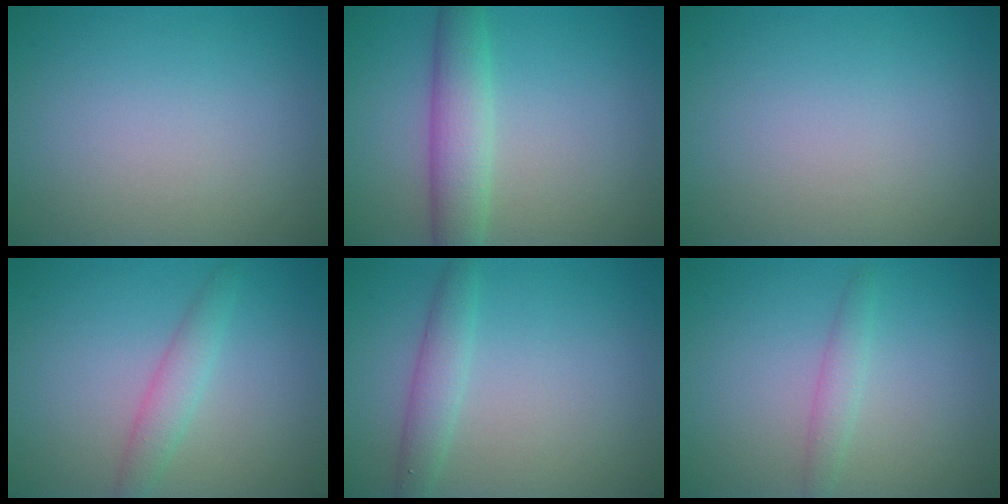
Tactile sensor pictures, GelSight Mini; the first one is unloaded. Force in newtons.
{"total": 4.3, "press": 4.3, "slide": 0.0}
{"total": 0.0}
{"total": 2.3, "press": 2.3, "slide": 0.2}
{"total": 2.4, "press": 2.4, "slide": 0.1}
{"total": 1.6, "press": 1.6, "slide": 0.0}